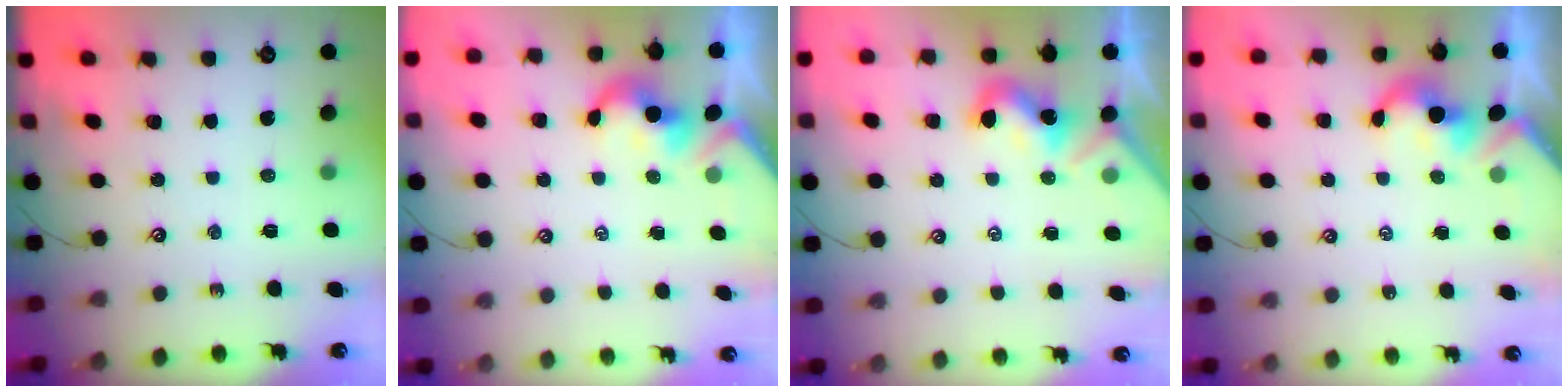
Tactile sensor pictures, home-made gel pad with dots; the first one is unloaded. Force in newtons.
{"total": 1.9, "press": 1.9, "slide": 0.4}
{"total": 1.6, "press": 1.6, "slide": 0.3}
{"total": 2.5, "press": 2.5, "slide": 0.2}